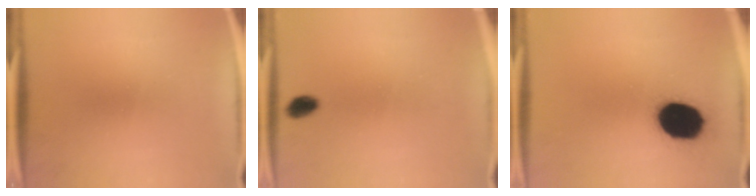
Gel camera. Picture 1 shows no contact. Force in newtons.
{"total": 2.7}
{"total": 16.9}